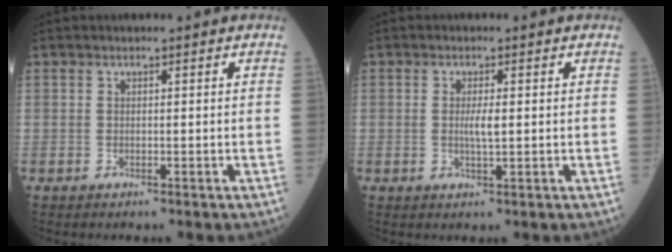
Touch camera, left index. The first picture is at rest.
{"total": 2.5, "force": [0.1, 0.3, 2.4], "torque": [-0.049, -0.002, 0.002]}